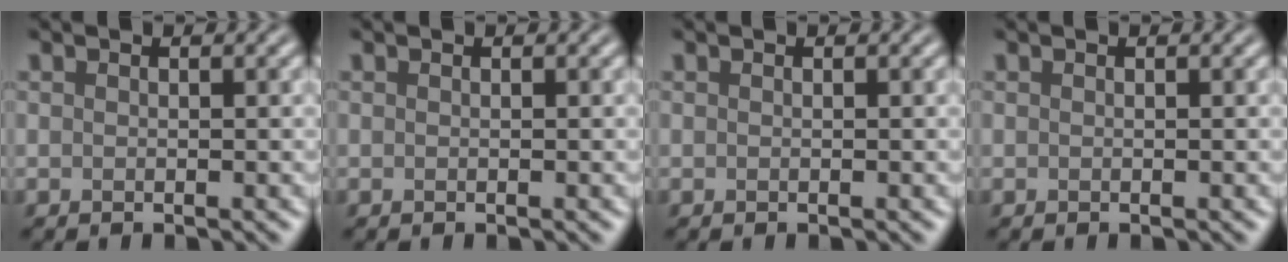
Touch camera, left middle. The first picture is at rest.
{"total": 0.0}
{"total": 0.0}
{"total": 0.0}